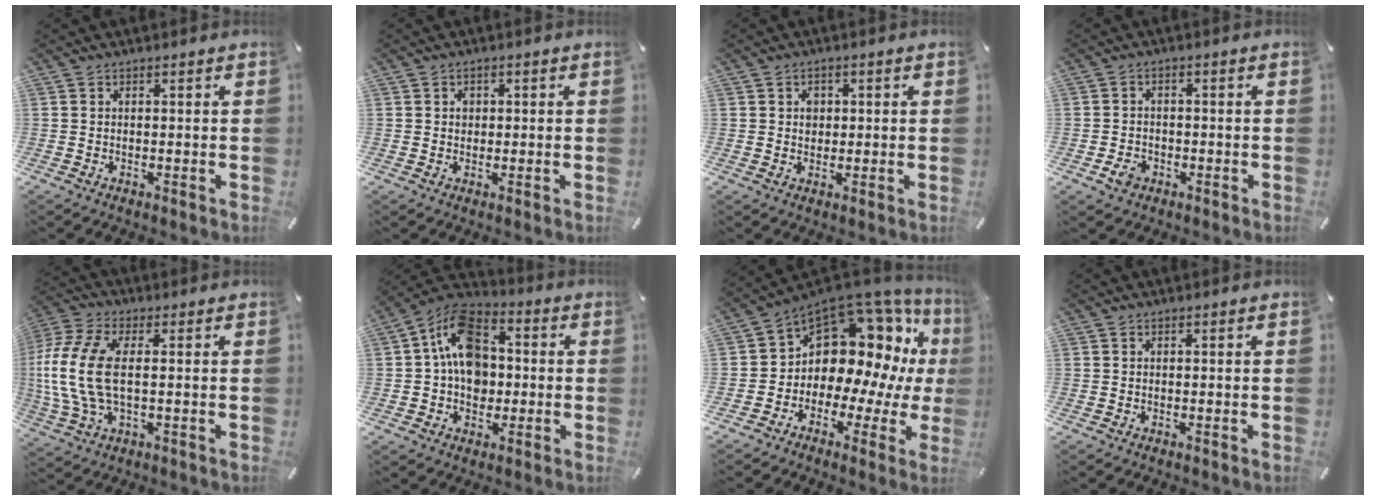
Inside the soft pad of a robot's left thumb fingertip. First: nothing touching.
{"total": 1.5, "force": [0.1, 1.4, 0.5], "torque": [-0.004, 0.002, -0.002]}
{"total": 2.4, "force": [0.2, 2.2, 1.0], "torque": [0.002, -0.003, -0.004]}
{"total": 3.7, "force": [-1.7, 2.8, 1.6], "torque": [-0.032, 0.005, -0.032]}
{"total": 14.0, "force": [0.7, 6.8, 12.2], "torque": [-0.268, -0.011, 0.013]}
{"total": 12.9, "force": [-0.1, 10.1, 8.1], "torque": [-0.161, 0.015, -0.003]}
{"total": 14.3, "force": [4.9, 10.3, 8.6], "torque": [-0.147, -0.070, 0.087]}
{"total": 0.0}